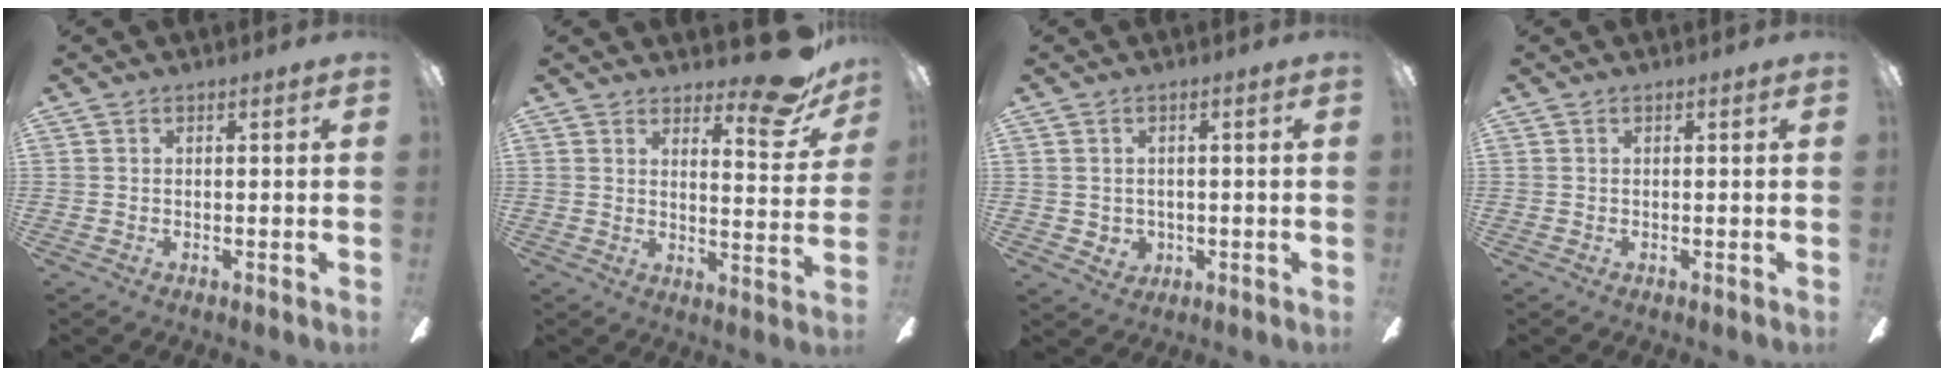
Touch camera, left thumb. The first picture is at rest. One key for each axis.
{"total": 12.2, "fx": 9.2, "fy": 3.6, "fz": 7.2, "tx": -0.083, "ty": -0.066, "tz": 0.153}
{"total": 2.7, "fx": 0.6, "fy": 2.6, "fz": 0.6, "tx": -0.008, "ty": -0.002, "tz": 0.010}
{"total": 0.0}